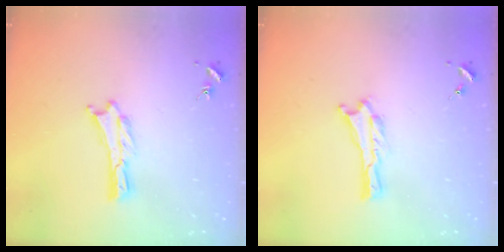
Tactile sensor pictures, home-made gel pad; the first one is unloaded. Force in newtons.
{"total": 0.0}